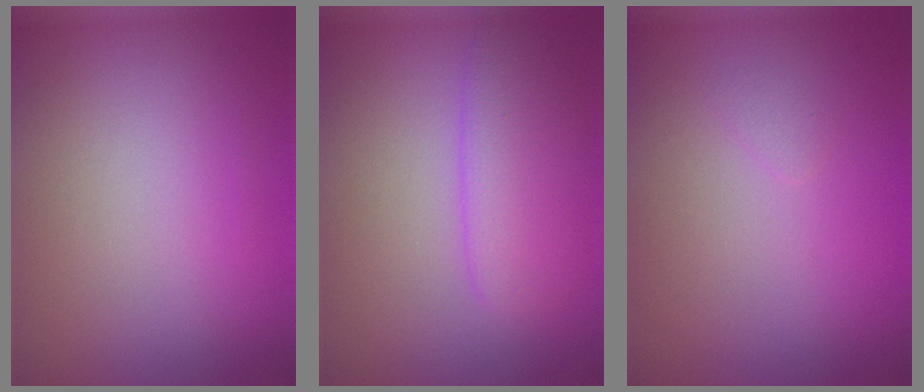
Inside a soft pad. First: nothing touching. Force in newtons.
{"total": 3.4, "press": 3.4, "slide": 0.1}
{"total": 0.5, "press": 0.5, "slide": 0.0}